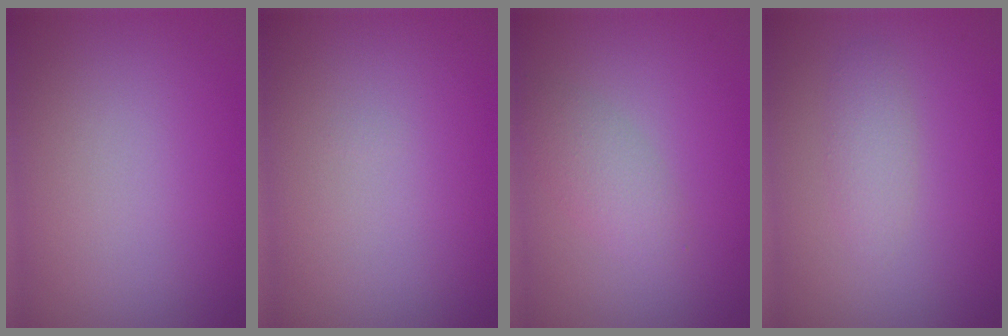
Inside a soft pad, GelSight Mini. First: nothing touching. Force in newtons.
{"total": 0.0}
{"total": 2.0, "press": 2.0, "slide": 0.1}
{"total": 1.5, "press": 1.5, "slide": 0.1}